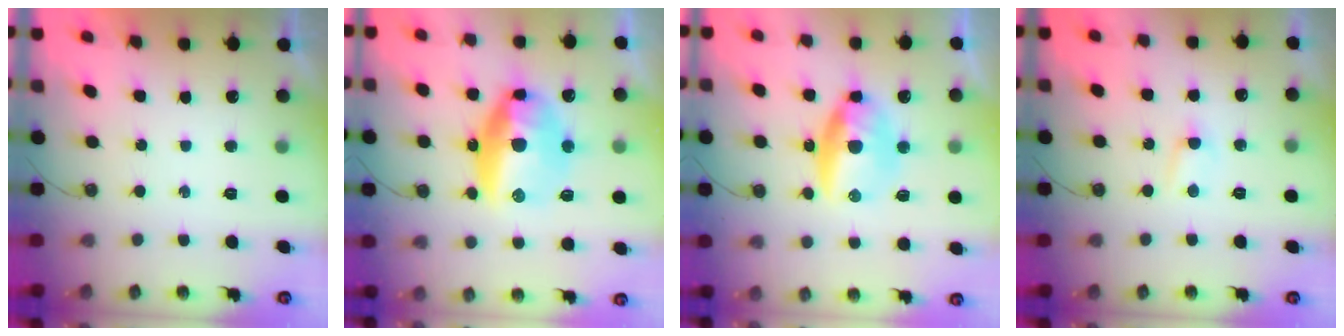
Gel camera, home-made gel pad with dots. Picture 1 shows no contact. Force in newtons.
{"total": 15.7, "press": 15.6, "slide": 2.1}
{"total": 16.2, "press": 13.5, "slide": 9.0}
{"total": 2.8, "press": 2.8, "slide": 0.4}